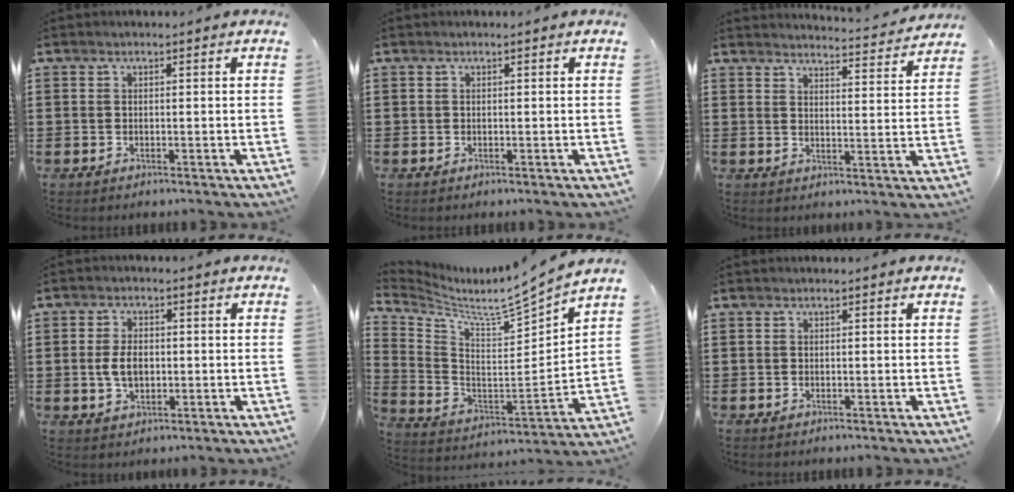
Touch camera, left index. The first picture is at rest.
{"total": 0.0}
{"total": 3.6, "force": [3.5, -0.3, 0.3], "torque": [-0.013, -0.031, 0.058]}
{"total": 4.5, "force": [-0.3, 2.7, 3.6], "torque": [-0.085, 0.002, -0.011]}
{"total": 5.9, "force": [5.4, 0.4, 2.3], "torque": [-0.071, -0.056, 0.077]}
{"total": 0.0}